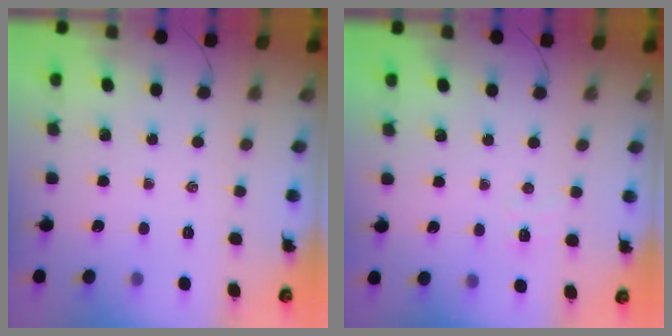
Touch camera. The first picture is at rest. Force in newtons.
{"total": 3.6, "press": 3.5, "slide": 0.8}